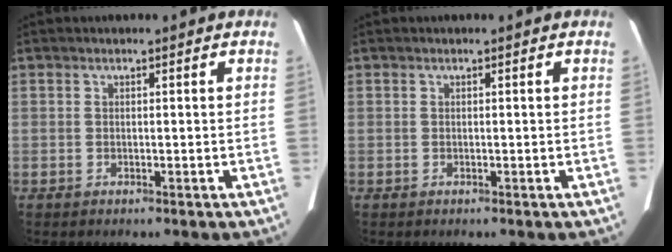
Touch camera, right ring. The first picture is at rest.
{"total": 0.0}